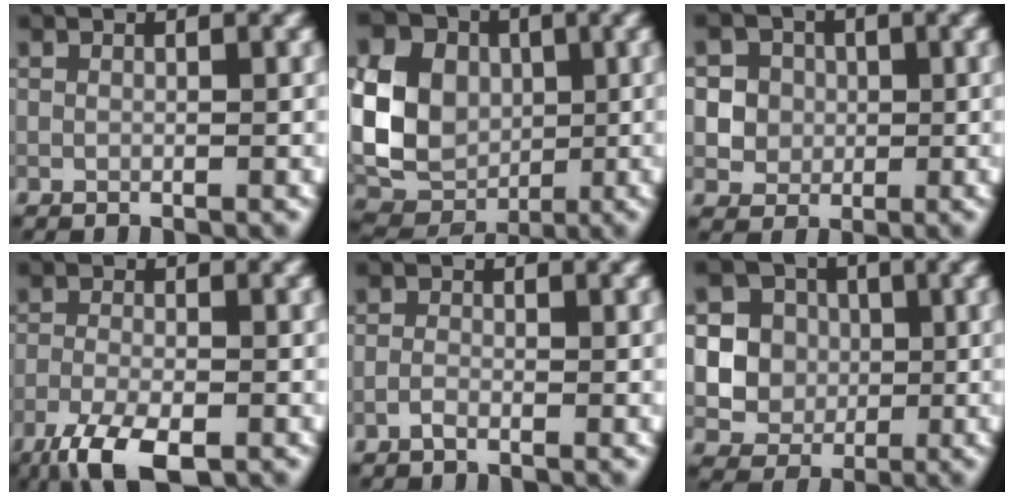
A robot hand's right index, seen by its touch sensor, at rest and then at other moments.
{"total": 10.6, "force": [1.3, 8.4, 6.2], "torque": [-0.129, 0.011, 0.015]}
{"total": 5.7, "force": [1.4, 5.2, 1.8], "torque": [-0.024, 0.025, 0.014]}
{"total": 6.1, "force": [-4.2, 1.9, 4.1], "torque": [-0.085, -0.015, -0.081]}
{"total": 1.0, "force": [-0.7, 0.4, 0.5], "torque": [-0.011, 0.001, -0.017]}
{"total": 6.8, "force": [0.6, 6.4, 2.1], "torque": [-0.039, 0.019, 0.006]}